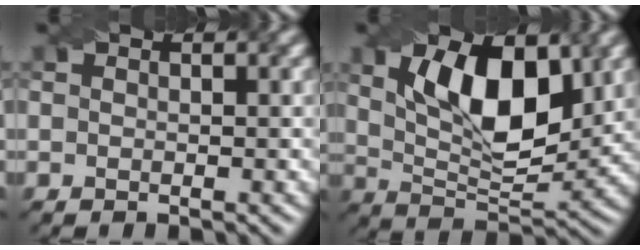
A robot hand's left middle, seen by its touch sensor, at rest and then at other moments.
{"total": 9.4, "force": [2.9, 4.3, 7.8], "torque": [-0.130, 0.000, 0.048]}